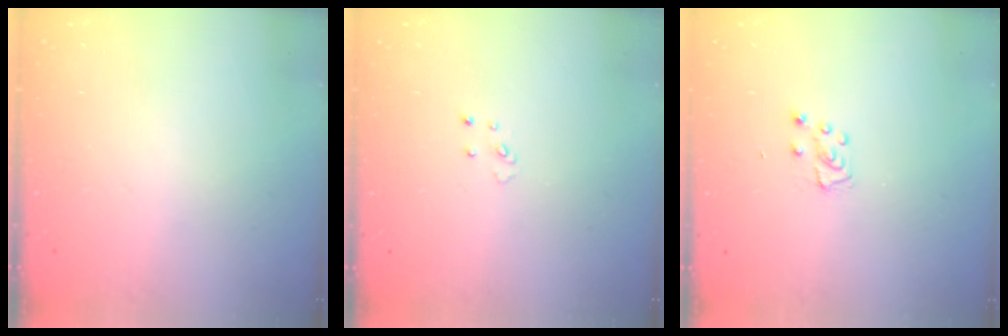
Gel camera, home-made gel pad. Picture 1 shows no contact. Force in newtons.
{"total": 3.2, "press": 3.2, "slide": 0.3}
{"total": 5.1, "press": 5.0, "slide": 0.6}